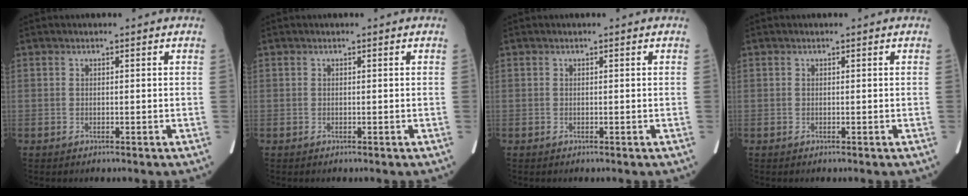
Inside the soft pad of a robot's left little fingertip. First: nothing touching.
{"total": 0.0}
{"total": 0.0}
{"total": 0.0}